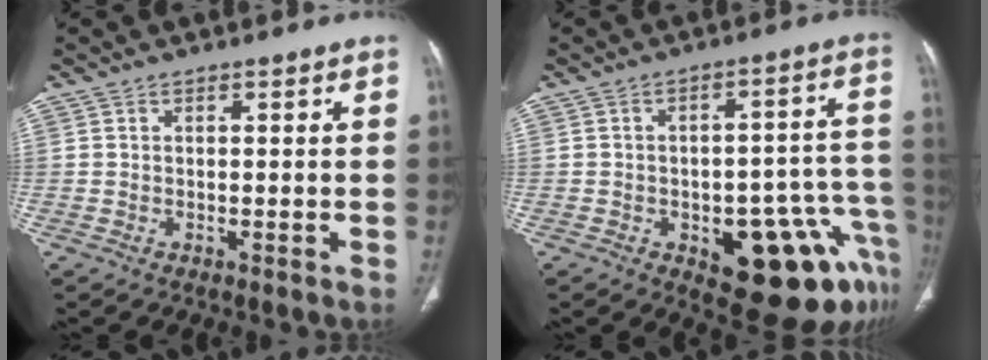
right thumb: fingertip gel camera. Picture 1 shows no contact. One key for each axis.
{"total": 18.7, "fx": -8.4, "fy": 8.1, "fz": 14.6, "tx": -0.113, "ty": 0.063, "tz": -0.092}